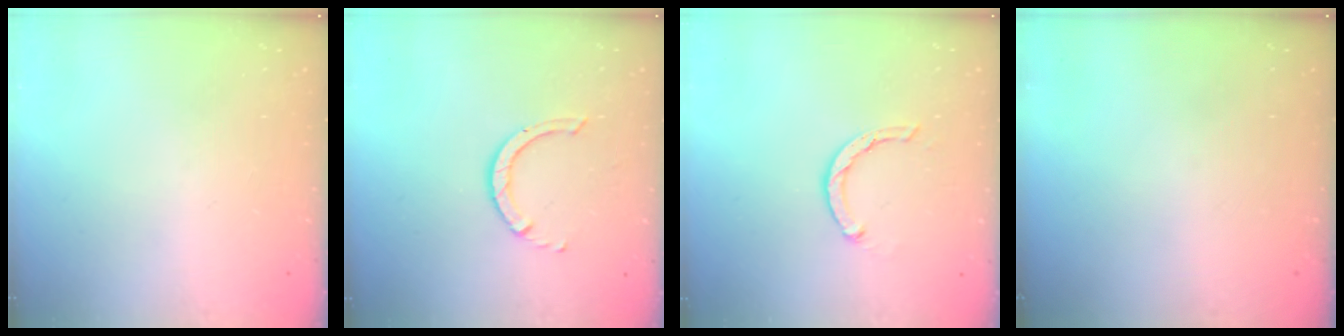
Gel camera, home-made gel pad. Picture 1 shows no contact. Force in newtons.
{"total": 3.5, "press": 3.5, "slide": 0.3}
{"total": 3.7, "press": 3.6, "slide": 0.6}
{"total": 0.0}